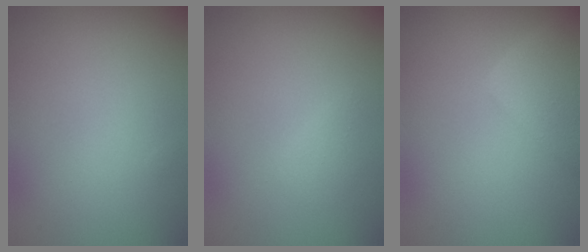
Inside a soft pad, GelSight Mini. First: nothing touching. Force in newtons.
{"total": 0.8, "press": 0.8, "slide": 0.1}
{"total": 4.2, "press": 4.2, "slide": 0.2}